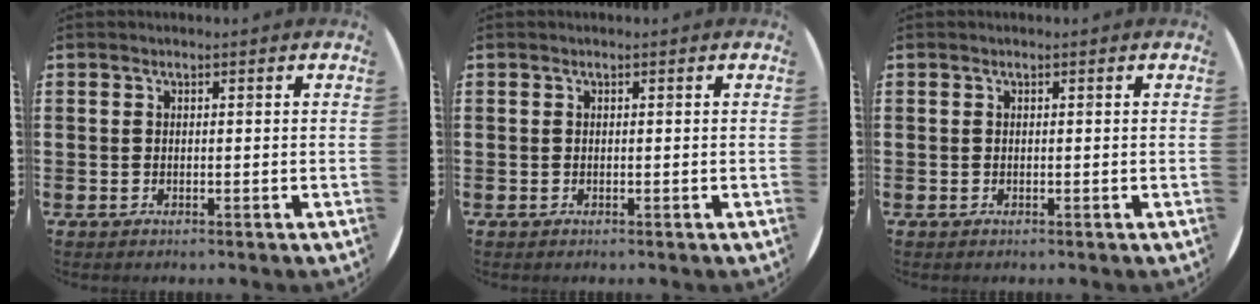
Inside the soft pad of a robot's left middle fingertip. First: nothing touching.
{"total": 0.0}
{"total": 0.0}